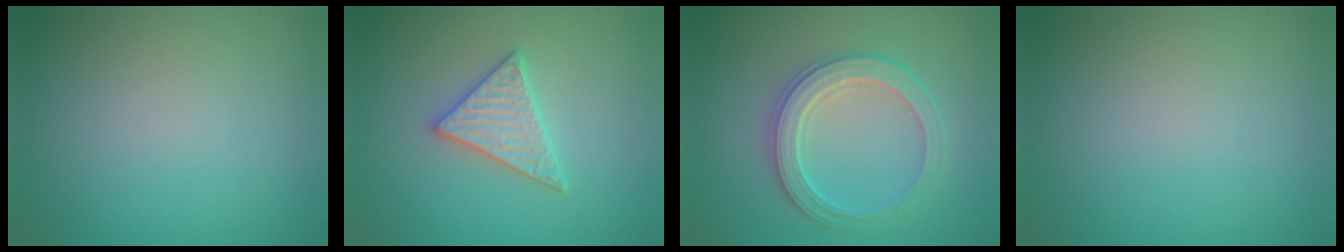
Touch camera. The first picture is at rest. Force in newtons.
{"total": 3.0, "press": 3.0, "slide": 0.5}
{"total": 4.8, "press": 4.8, "slide": 0.7}
{"total": 0.0}